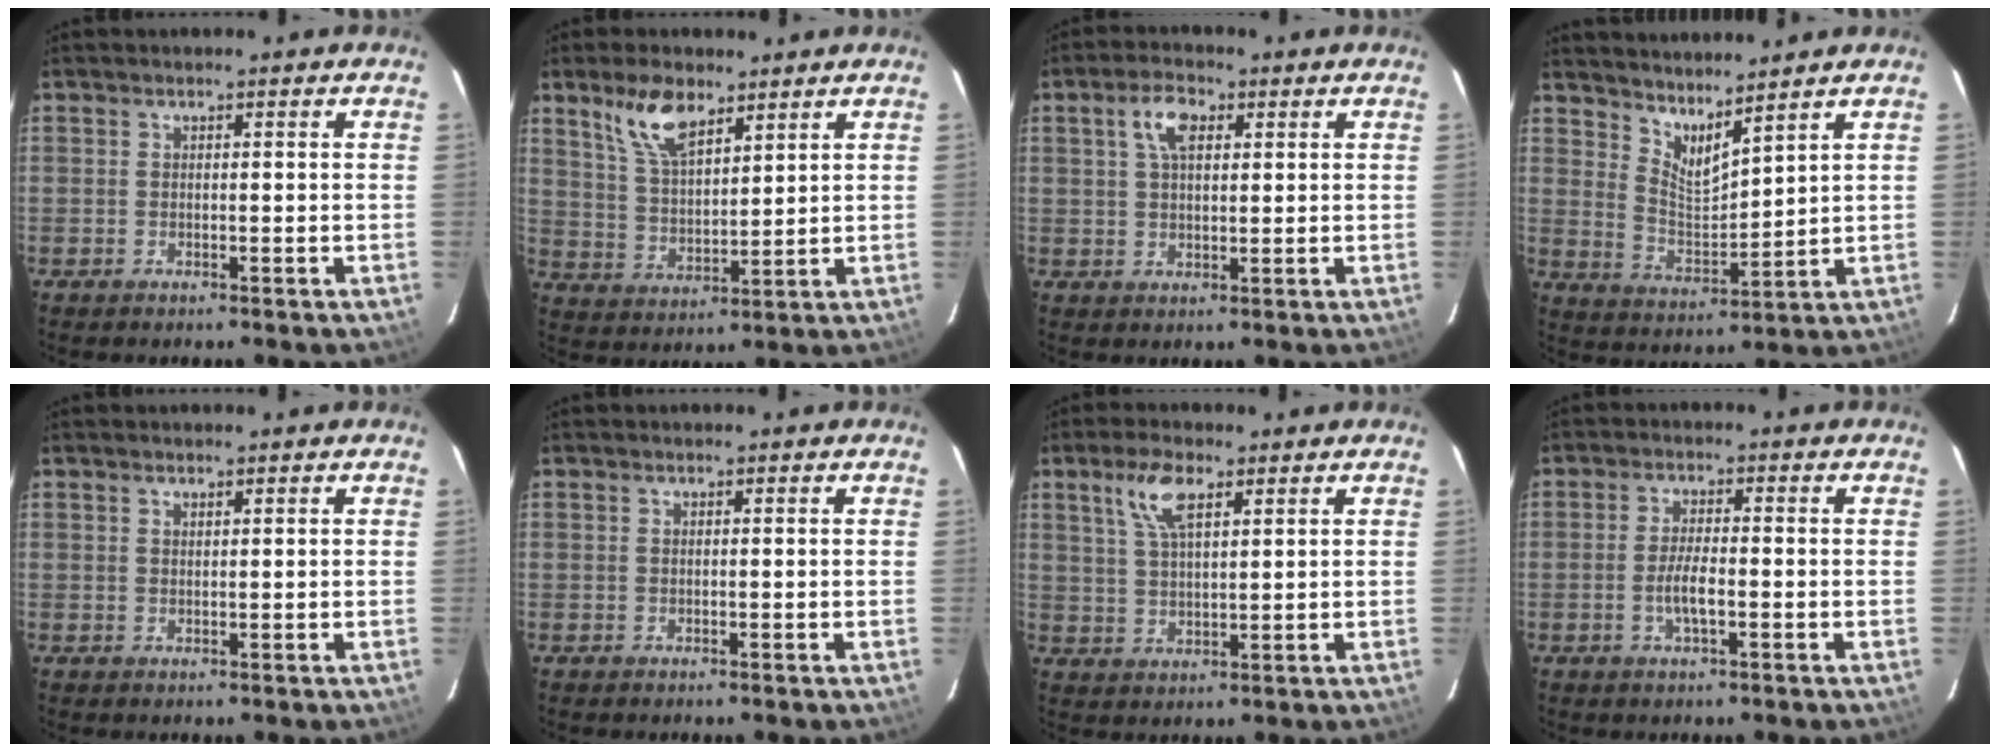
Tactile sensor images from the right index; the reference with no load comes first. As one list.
[{"total": 9.4, "force": [6.2, 3.9, 5.8], "torque": [-0.111, 0.010, 0.128]}, {"total": 5.3, "force": [2.1, 2.8, 4.1], "torque": [-0.075, 0.013, 0.038]}, {"total": 7.7, "force": [6.6, 1.3, 3.7], "torque": [-0.060, -0.012, 0.125]}, {"total": 0.7, "force": [0.6, 0.2, 0.1], "torque": [-0.003, 0.000, 0.012]}, {"total": 0.0}, {"total": 6.8, "force": [3.6, 2.5, 5.1], "torque": [-0.102, 0.010, 0.073]}, {"total": 4.0, "force": [-1.3, 1.0, 3.7], "torque": [-0.073, -0.003, -0.024]}]